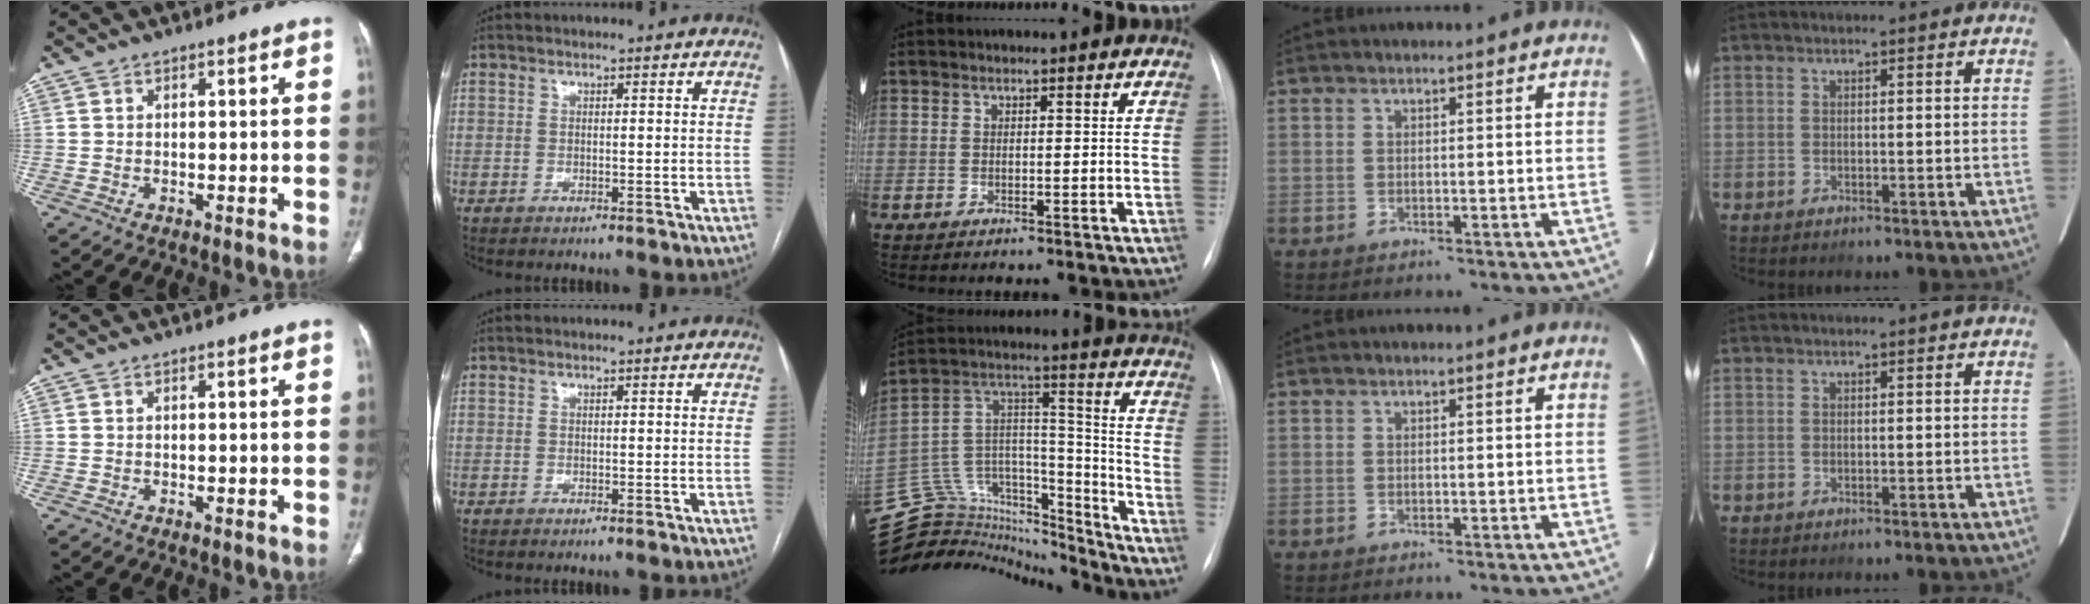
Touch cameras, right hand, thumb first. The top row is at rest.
{"middle": {"total": 27.4, "force": [-25.8, 6.8, 6.5], "torque": [-0.169, 0.041, -0.404]}}